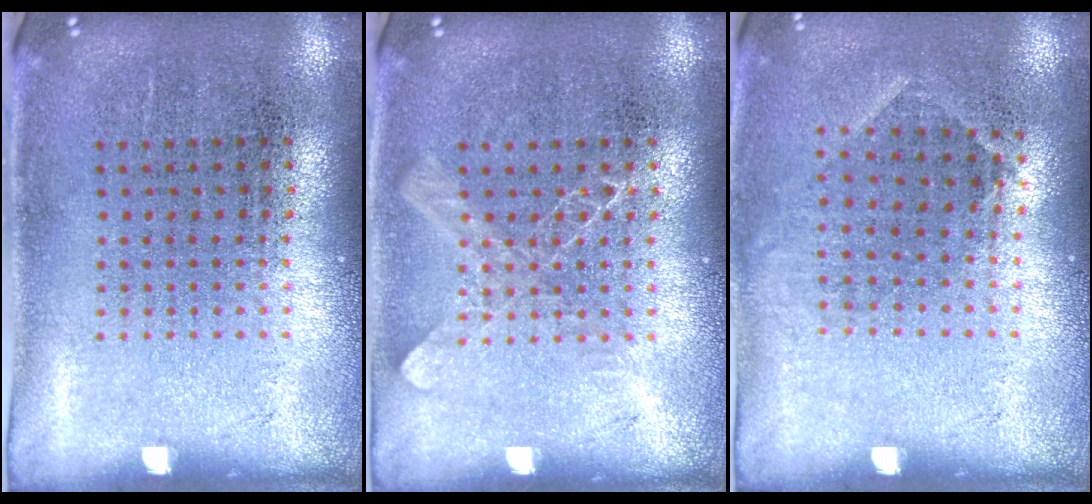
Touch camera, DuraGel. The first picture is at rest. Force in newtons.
{"total": 1.3, "press": 1.2, "slide": 0.3}
{"total": 0.9, "press": 0.6, "slide": 0.6}